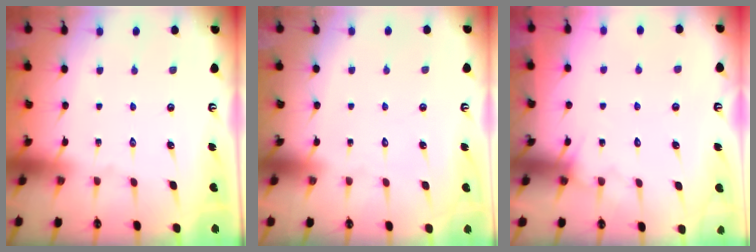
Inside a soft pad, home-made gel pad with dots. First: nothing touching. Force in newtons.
{"total": 1.8, "press": 1.7, "slide": 0.1}
{"total": 5.0, "press": 5.0, "slide": 0.4}